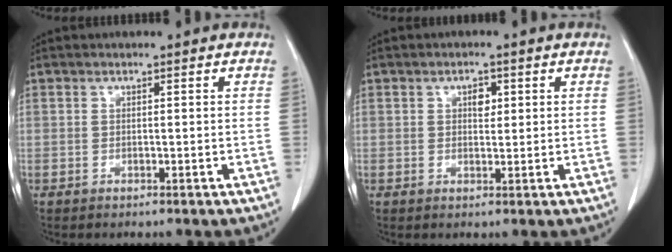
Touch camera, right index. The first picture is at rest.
{"total": 2.1, "force": [0.7, 1.2, 1.6], "torque": [-0.023, 0.001, 0.011]}